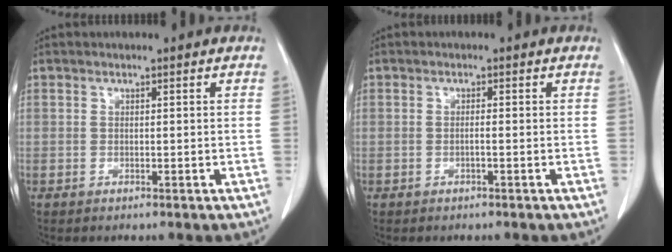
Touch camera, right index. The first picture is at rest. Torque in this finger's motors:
{"motor_torque": [-0.03, 0.02, -0.03, -0.01]}